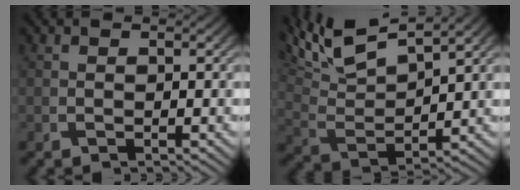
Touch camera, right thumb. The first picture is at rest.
{"total": 11.5, "force": [8.4, 3.0, 7.2], "torque": [-0.169, 0.017, 0.163]}